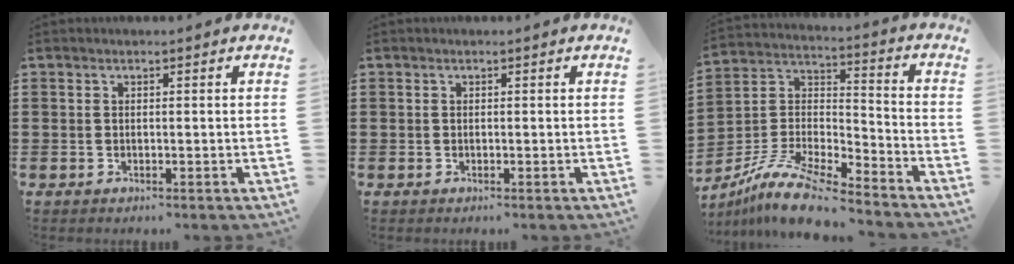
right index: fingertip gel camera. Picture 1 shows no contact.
{"total": 0.0}
{"total": 12.2, "force": [-10.4, 2.2, 5.9], "torque": [-0.124, 0.024, -0.206]}